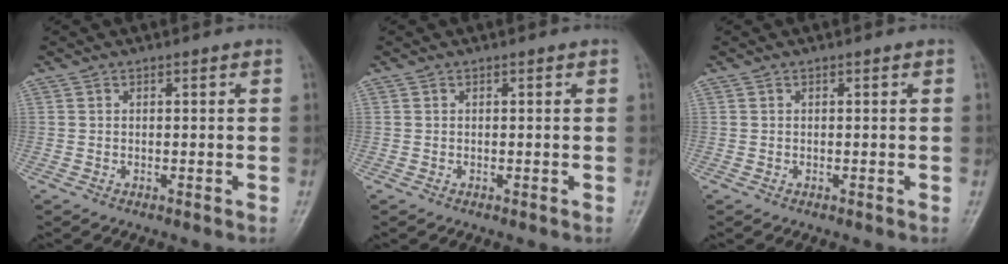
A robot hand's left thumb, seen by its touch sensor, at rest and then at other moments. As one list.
[{"total": 0.0}, {"total": 0.0}]